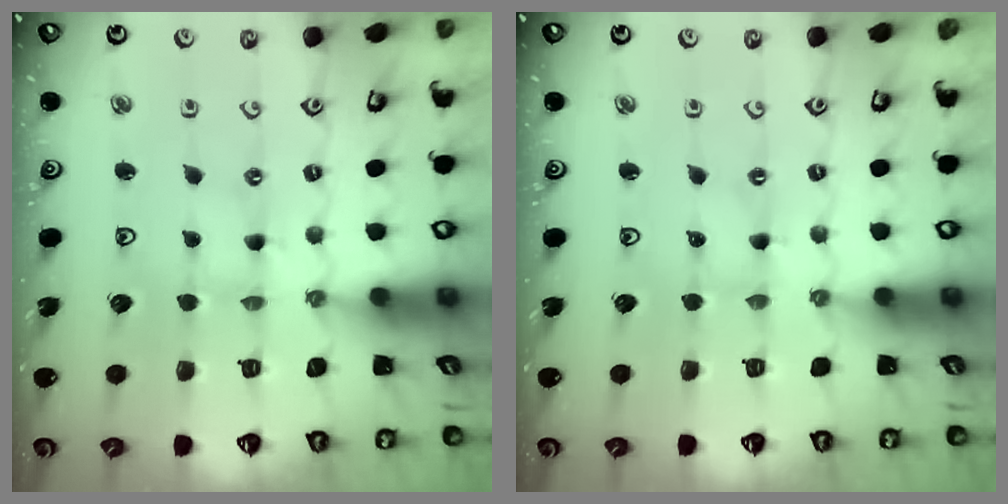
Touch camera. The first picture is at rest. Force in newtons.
{"total": 0.0}